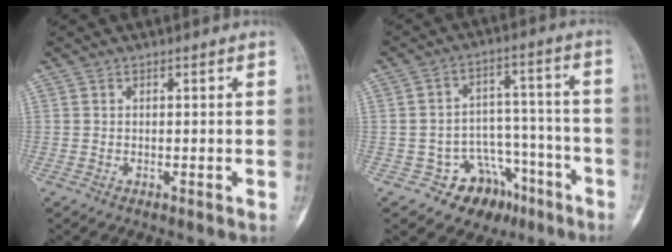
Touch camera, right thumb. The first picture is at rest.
{"total": 11.4, "force": [-6.8, 8.6, 3.2], "torque": [0.006, 0.091, -0.094]}